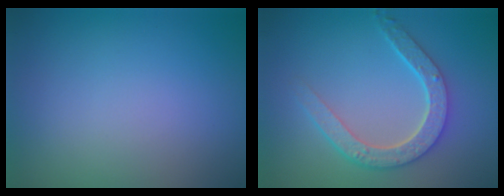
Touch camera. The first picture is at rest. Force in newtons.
{"total": 4.6, "press": 3.5, "slide": 2.9}